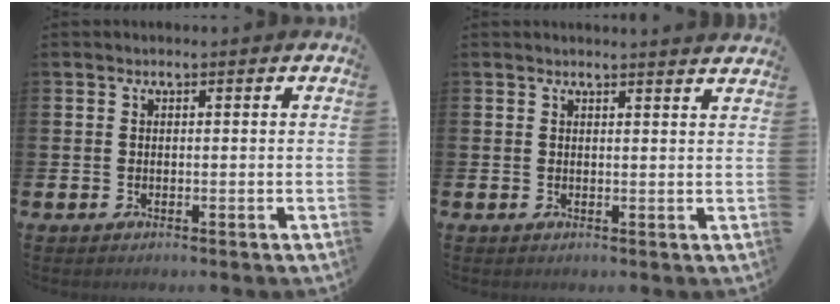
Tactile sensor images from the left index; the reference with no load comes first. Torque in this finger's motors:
{"motor_torque": [0.83, -1.31, 0.44, 0.08]}